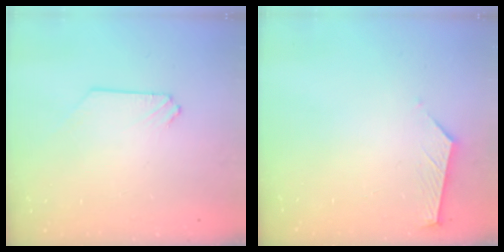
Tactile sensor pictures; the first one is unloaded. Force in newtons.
{"total": 3.7, "press": 3.6, "slide": 0.6}